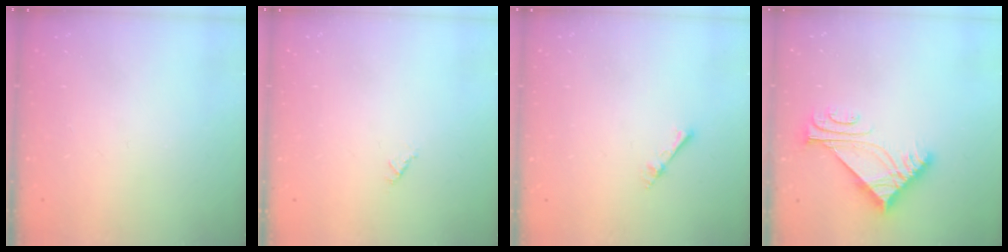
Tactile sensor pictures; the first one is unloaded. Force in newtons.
{"total": 0.6, "press": 0.6, "slide": 0.2}
{"total": 3.7, "press": 3.7, "slide": 0.5}
{"total": 7.0, "press": 6.9, "slide": 0.8}